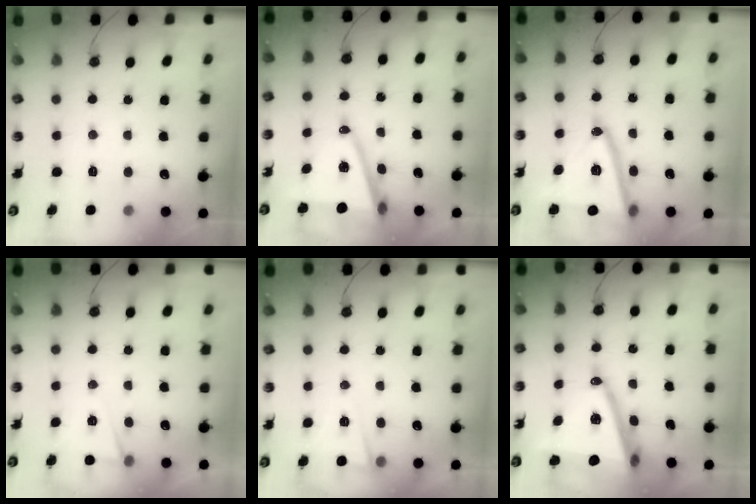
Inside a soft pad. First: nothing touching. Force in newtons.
{"total": 12.0, "press": 11.3, "slide": 4.0}
{"total": 21.1, "press": 20.9, "slide": 2.7}
{"total": 5.6, "press": 3.2, "slide": 4.6}
{"total": 2.8, "press": 2.4, "slide": 1.4}
{"total": 19.4, "press": 19.0, "slide": 3.9}